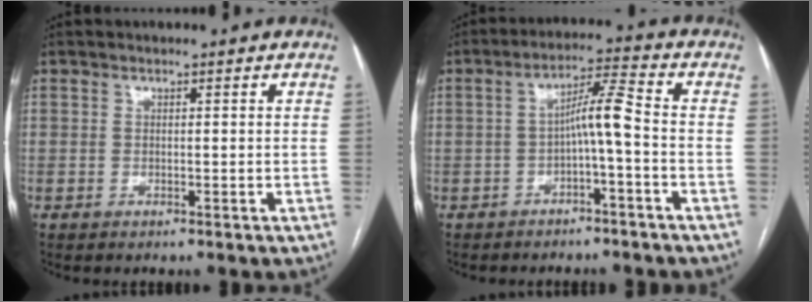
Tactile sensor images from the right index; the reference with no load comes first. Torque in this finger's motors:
{"motor_torque": [0.71, -0.19, 0.37, 0.10]}